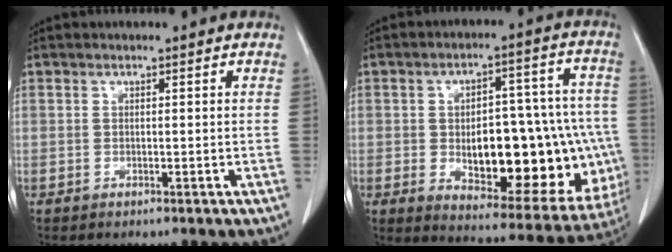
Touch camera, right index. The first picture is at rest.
{"total": 24.6, "force": [-3.7, 10.0, 22.2], "torque": [-0.244, 0.030, -0.016]}